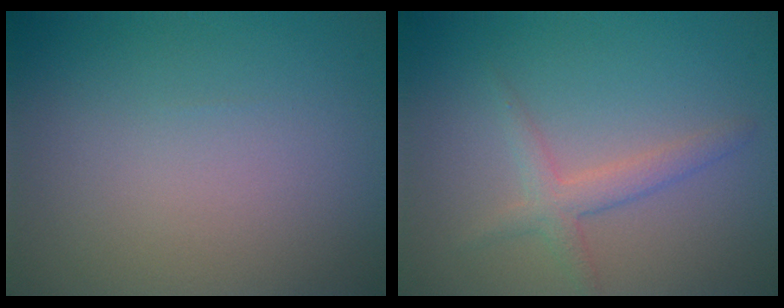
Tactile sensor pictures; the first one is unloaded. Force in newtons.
{"total": 2.3, "press": 2.3, "slide": 0.1}